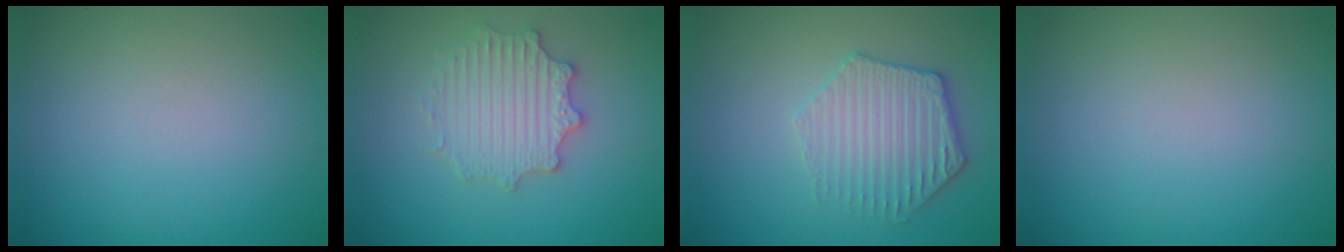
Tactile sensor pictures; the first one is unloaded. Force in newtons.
{"total": 3.4, "press": 3.1, "slide": 1.2}
{"total": 3.5, "press": 3.4, "slide": 0.4}
{"total": 0.0}